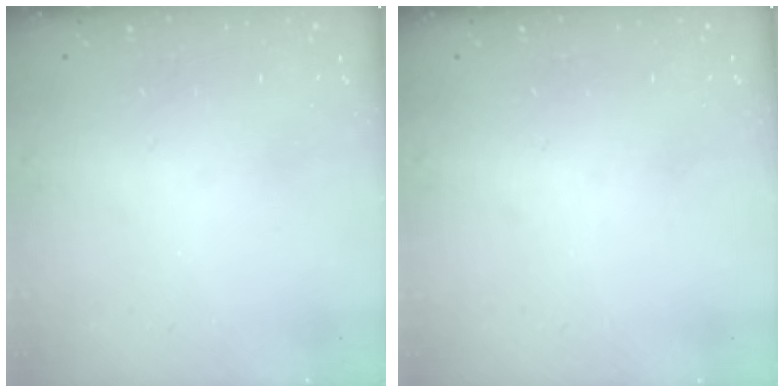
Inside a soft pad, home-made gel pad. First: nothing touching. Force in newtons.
{"total": 0.0}